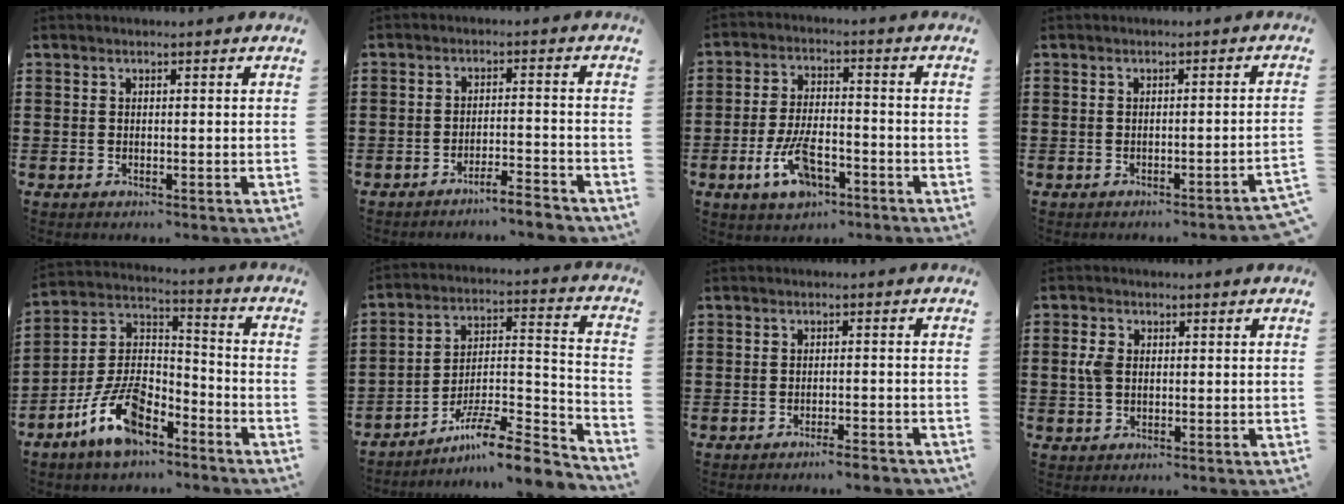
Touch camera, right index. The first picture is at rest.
{"total": 4.0, "force": [-3.8, -0.2, 1.1], "torque": [-0.020, -0.004, -0.077]}
{"total": 8.4, "force": [-4.0, 3.7, 6.4], "torque": [-0.141, -0.002, -0.073]}
{"total": 1.3, "force": [-1.1, -0.3, 0.7], "torque": [-0.014, -0.002, -0.021]}
{"total": 11.5, "force": [-7.5, 5.1, 7.1], "torque": [-0.163, 0.014, -0.147]}
{"total": 9.5, "force": [-7.8, 1.6, 5.3], "torque": [-0.082, 0.011, -0.152]}
{"total": 2.3, "force": [-2.0, 0.0, 1.2], "torque": [-0.019, 0.002, -0.038]}
{"total": 3.1, "force": [0.4, 2.1, 2.2], "torque": [-0.063, 0.004, 0.001]}